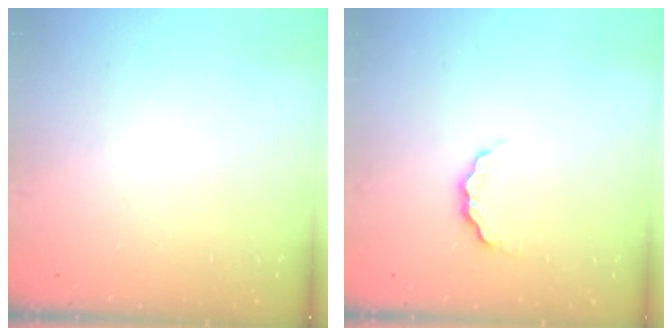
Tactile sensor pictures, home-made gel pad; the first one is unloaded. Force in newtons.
{"total": 4.4, "press": 4.4, "slide": 0.7}